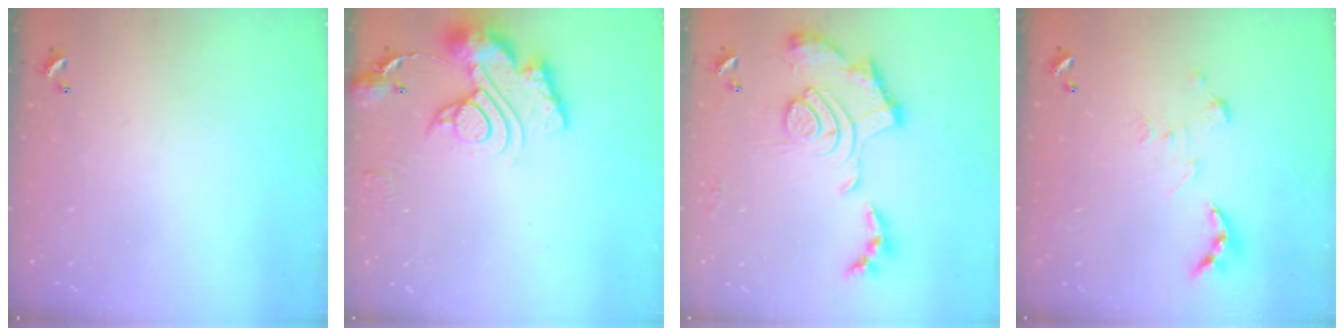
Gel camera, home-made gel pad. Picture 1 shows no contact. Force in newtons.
{"total": 15.0, "press": 14.9, "slide": 1.6}
{"total": 2.4, "press": 1.9, "slide": 1.5}
{"total": 2.7, "press": 2.2, "slide": 1.5}